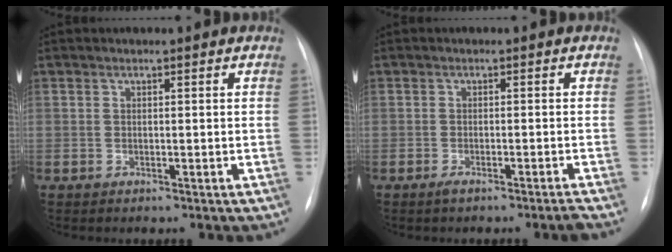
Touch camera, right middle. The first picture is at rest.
{"total": 2.4, "force": [-2.0, -0.5, 1.3], "torque": [-0.024, -0.002, -0.034]}